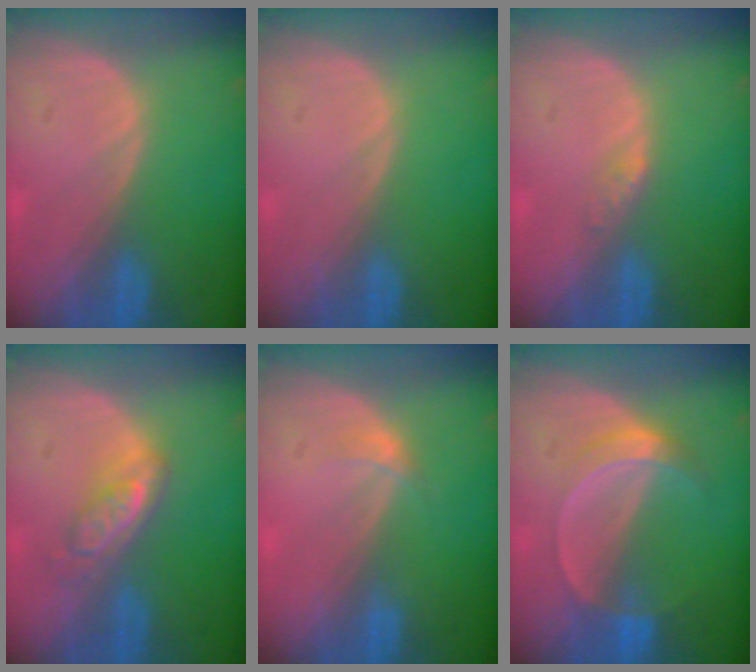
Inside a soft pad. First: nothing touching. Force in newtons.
{"total": 0.0}
{"total": 1.2, "press": 1.2, "slide": 0.1}
{"total": 5.2, "press": 4.6, "slide": 2.4}
{"total": 1.2, "press": 1.2, "slide": 0.1}
{"total": 5.1, "press": 4.6, "slide": 2.1}